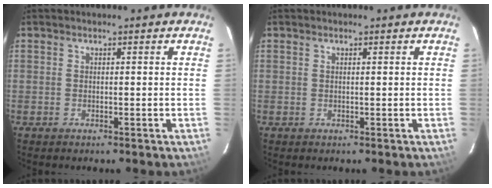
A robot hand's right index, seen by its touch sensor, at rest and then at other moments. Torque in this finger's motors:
{"motor_torque": [0.07, 0.02, 0.01, -0.01]}